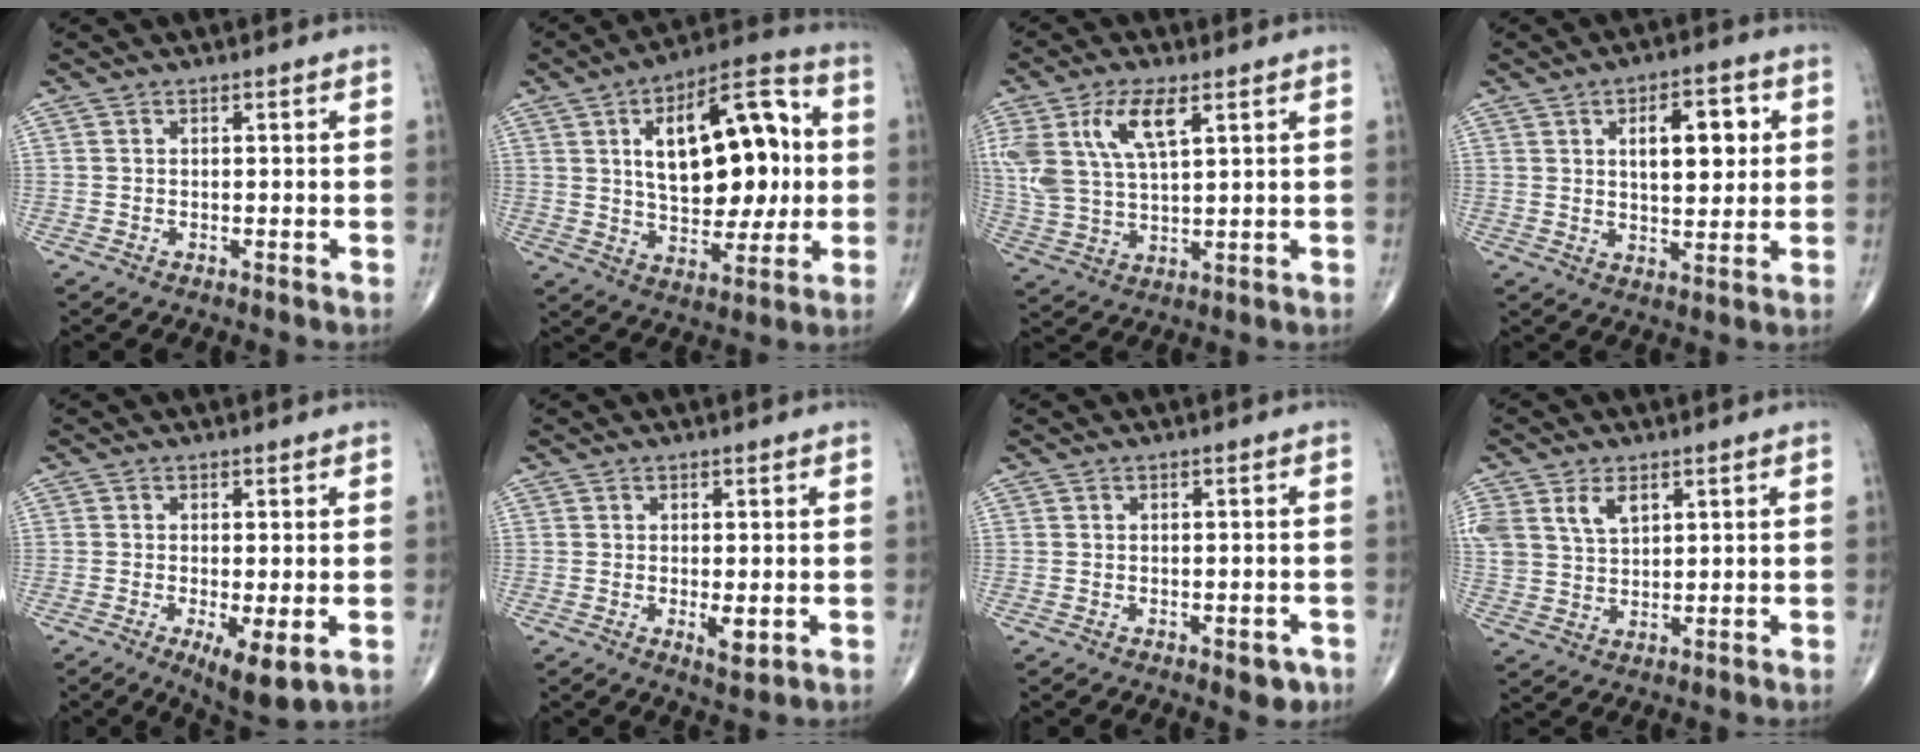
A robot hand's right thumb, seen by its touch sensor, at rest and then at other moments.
{"total": 21.7, "force": [3.3, 11.2, 18.3], "torque": [-0.246, 0.013, 0.051]}
{"total": 12.8, "force": [5.5, 5.6, 10.2], "torque": [-0.216, -0.008, 0.111]}
{"total": 10.3, "force": [2.8, 5.0, 8.6], "torque": [-0.096, -0.006, 0.043]}
{"total": 7.1, "force": [-2.1, 2.1, 6.4], "torque": [-0.106, -0.021, -0.030]}
{"total": 3.1, "force": [-0.5, 1.1, 2.8], "torque": [-0.045, -0.009, -0.007]}
{"total": 3.3, "force": [-1.6, 1.6, 2.3], "torque": [-0.016, 0.003, -0.017]}
{"total": 8.8, "force": [3.9, 5.7, 5.5], "torque": [-0.113, -0.005, 0.085]}